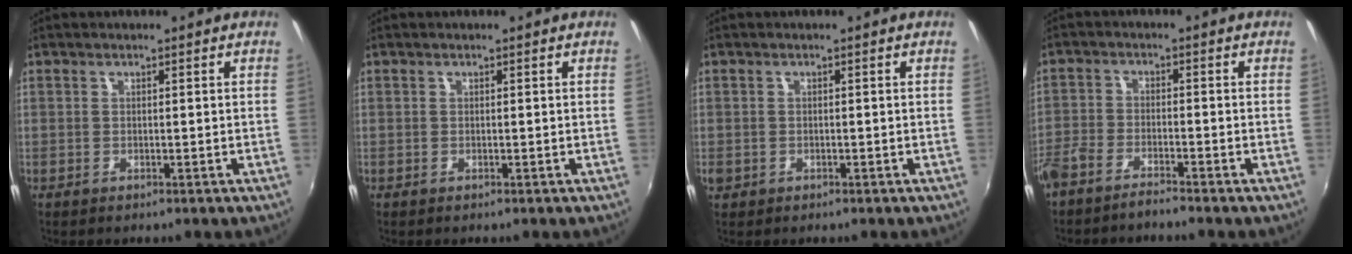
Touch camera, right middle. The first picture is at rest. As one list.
[{"total": 0.0}, {"total": 1.6, "force": [-0.5, 1.4, 0.6], "torque": [-0.012, -0.003, -0.010]}, {"total": 5.2, "force": [-4.5, 1.0, 2.4], "torque": [-0.069, -0.010, -0.090]}]